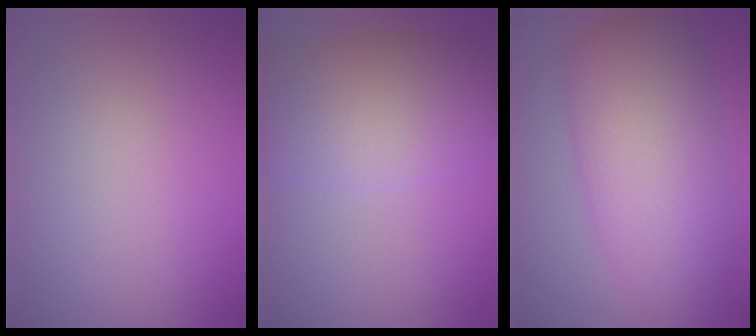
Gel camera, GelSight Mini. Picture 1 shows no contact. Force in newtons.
{"total": 7.6, "press": 7.6, "slide": 0.2}
{"total": 8.5, "press": 8.5, "slide": 0.3}